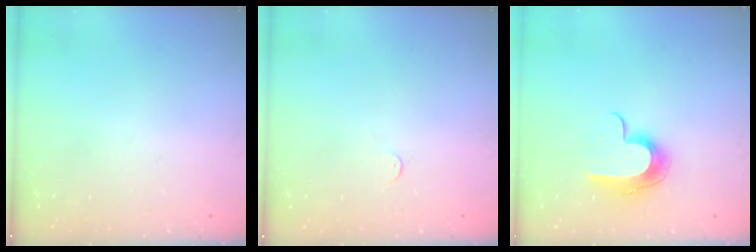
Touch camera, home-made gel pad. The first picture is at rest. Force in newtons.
{"total": 3.2, "press": 3.2, "slide": 0.2}
{"total": 11.6, "press": 11.6, "slide": 0.8}